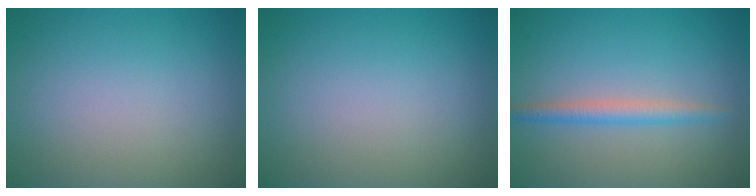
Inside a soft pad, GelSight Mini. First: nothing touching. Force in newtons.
{"total": 0.0}
{"total": 2.2, "press": 2.2, "slide": 0.0}